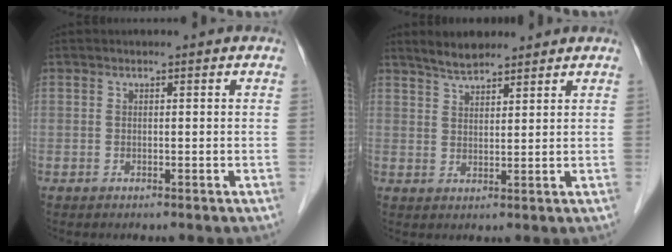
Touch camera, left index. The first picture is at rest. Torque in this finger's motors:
{"motor_torque": [0.11, -0.11, 0.01, 0.04]}